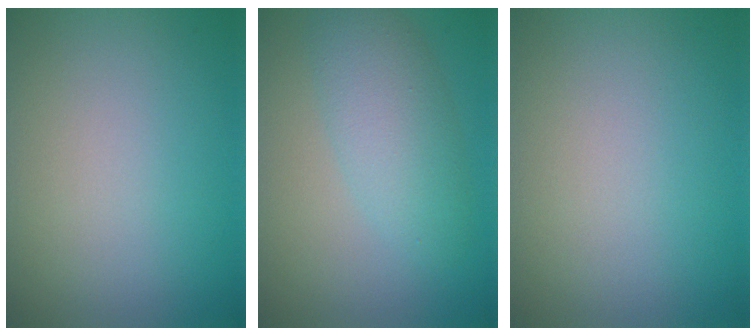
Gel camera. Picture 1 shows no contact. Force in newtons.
{"total": 4.1, "press": 4.1, "slide": 0.3}
{"total": 0.0}